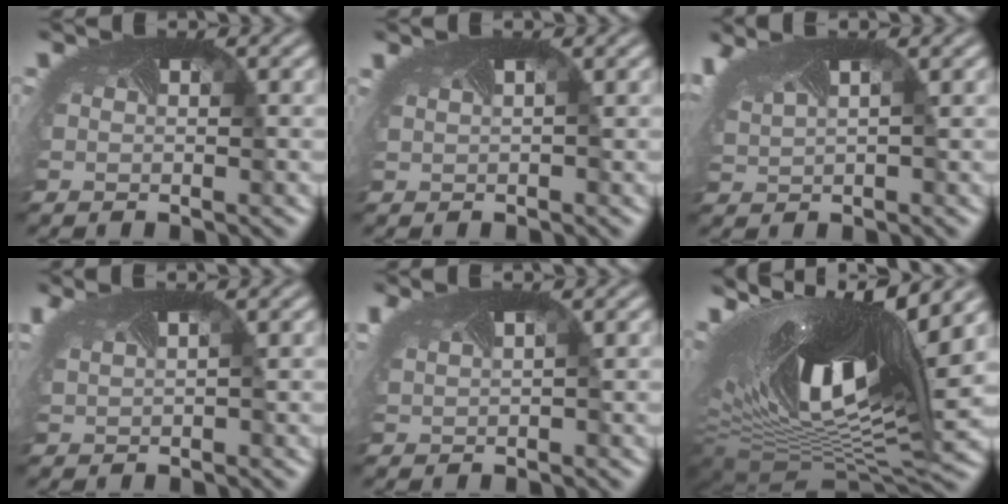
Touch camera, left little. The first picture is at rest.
{"total": 1.5, "force": [0.8, 0.8, 1.0], "torque": [-0.016, 0.014, 0.004]}
{"total": 8.4, "force": [3.8, 3.9, 6.4], "torque": [-0.153, 0.035, 0.071]}
{"total": 5.3, "force": [2.1, 2.7, 4.1], "torque": [-0.097, 0.030, 0.038]}
{"total": 4.2, "force": [1.7, 2.1, 3.1], "torque": [-0.078, 0.026, 0.033]}
{"total": 15.8, "force": [5.5, 7.3, 12.9], "torque": [-0.269, 0.015, 0.086]}